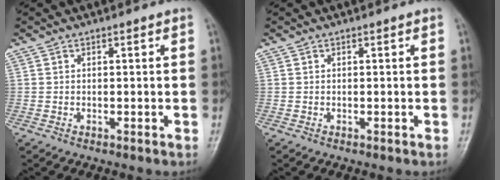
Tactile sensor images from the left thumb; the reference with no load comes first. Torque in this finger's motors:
{"motor_torque": [-0.09, -0.04, -0.12, 0.00, 0.00]}